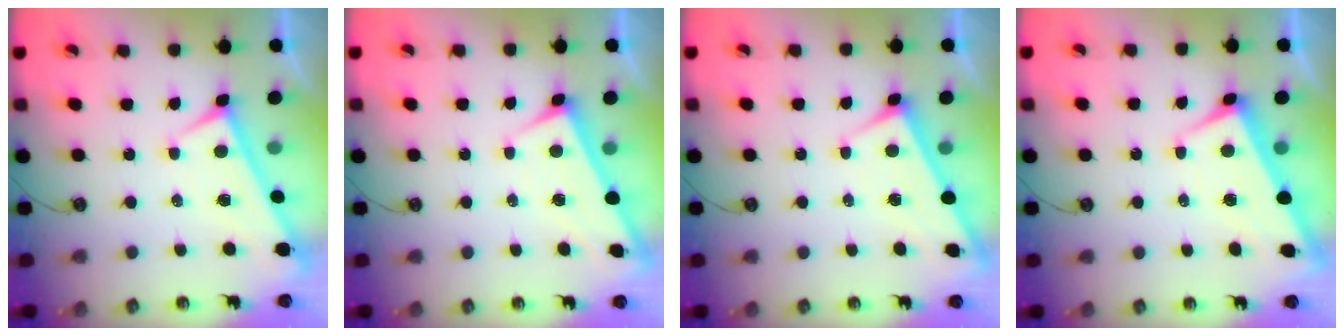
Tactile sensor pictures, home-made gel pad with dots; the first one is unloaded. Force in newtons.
{"total": 1.2, "press": 1.2, "slide": 0.2}
{"total": 2.7, "press": 2.7, "slide": 0.3}
{"total": 1.6, "press": 1.2, "slide": 1.0}